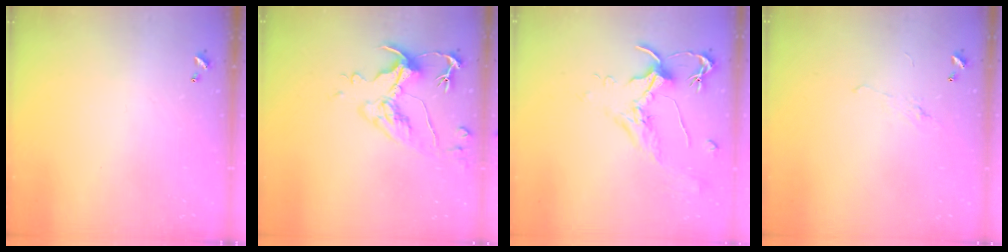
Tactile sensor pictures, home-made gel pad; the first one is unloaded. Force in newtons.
{"total": 6.6, "press": 6.5, "slide": 1.5}
{"total": 2.0, "press": 1.8, "slide": 0.8}
{"total": 2.2, "press": 2.1, "slide": 0.8}